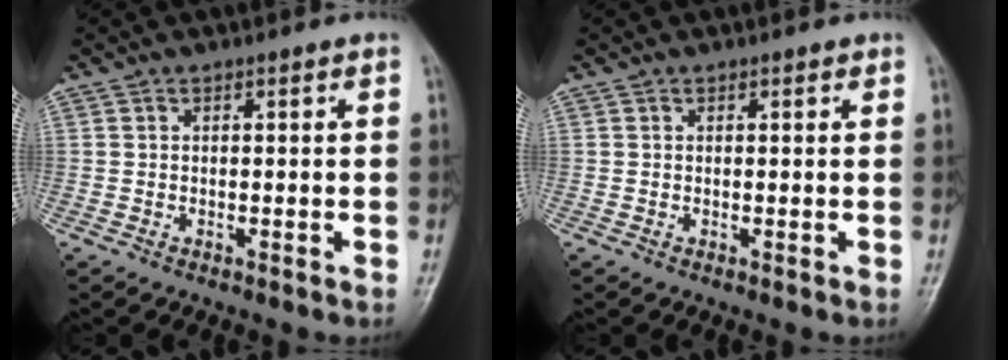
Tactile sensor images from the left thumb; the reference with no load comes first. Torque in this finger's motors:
{"motor_torque": [-0.18, -0.09, -0.01, 0.02, 0.02]}